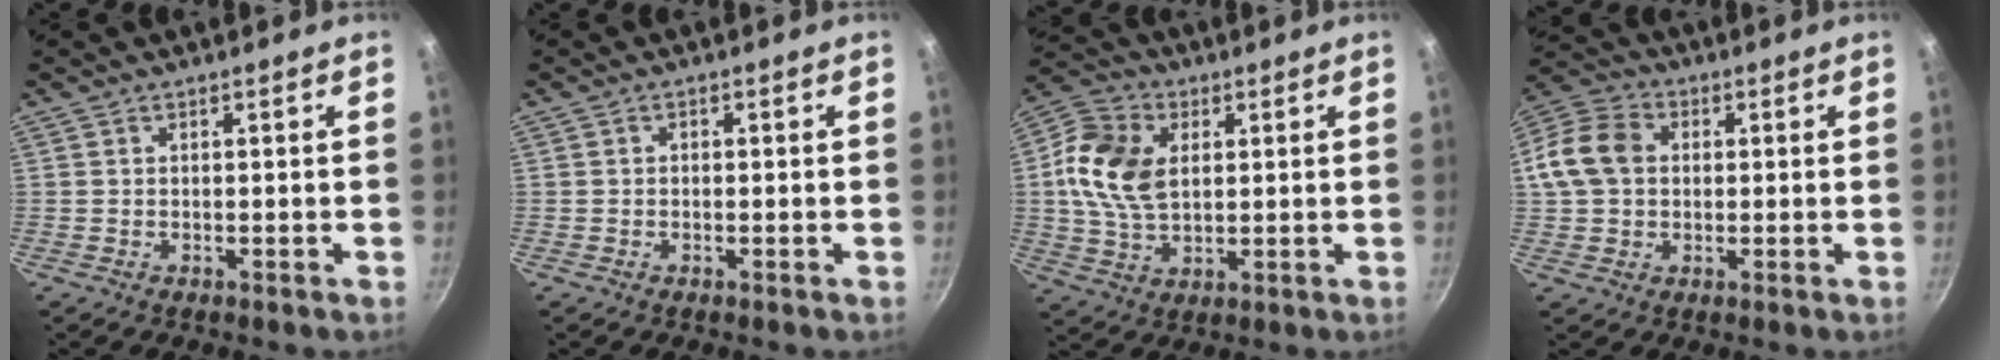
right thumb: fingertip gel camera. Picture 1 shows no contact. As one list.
[{"total": 0.6, "force": [-0.2, 0.5, 0.2], "torque": [-0.003, 0.003, -0.003]}, {"total": 13.3, "force": [2.2, 9.0, 9.5], "torque": [-0.161, 0.001, 0.032]}, {"total": 11.1, "force": [1.1, 8.7, 6.8], "torque": [-0.113, 0.019, 0.004]}]